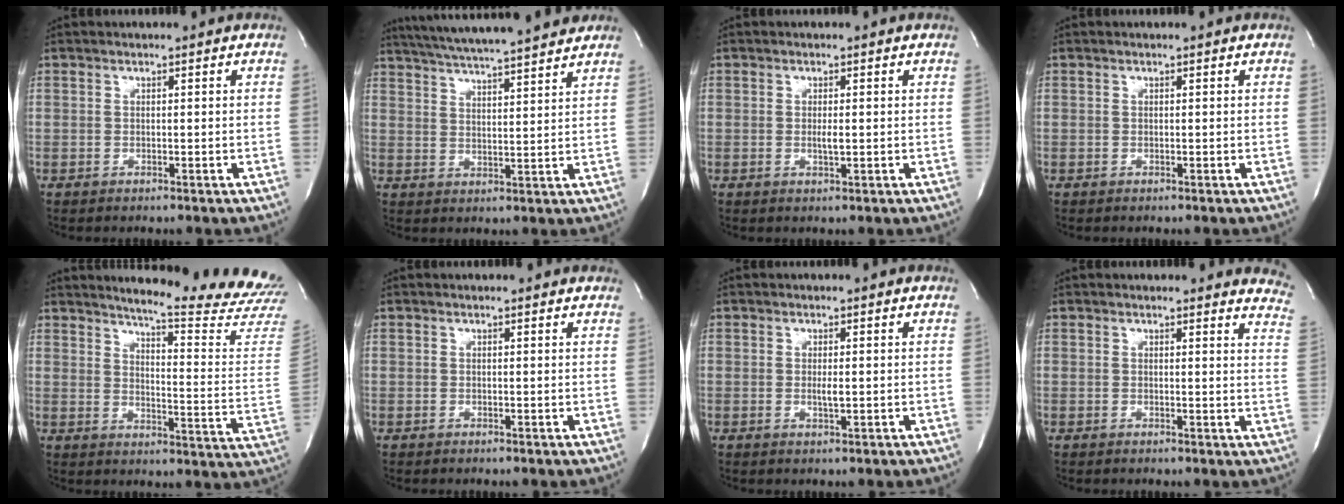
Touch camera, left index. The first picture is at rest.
{"total": 17.3, "force": [15.3, 0.6, 7.9], "torque": [-0.141, 0.022, 0.223]}
{"total": 1.4, "force": [-0.1, 0.2, 1.4], "torque": [-0.026, -0.004, -0.003]}
{"total": 0.0}
{"total": 21.2, "force": [20.1, -1.1, 6.4], "torque": [-0.095, -0.143, 0.231]}
{"total": 1.7, "force": [1.6, 0.5, 0.2], "torque": [-0.016, 0.005, 0.007]}
{"total": 1.5, "force": [-0.1, 0.2, 1.5], "torque": [-0.029, -0.004, -0.002]}
{"total": 8.1, "force": [7.9, 1.4, 0.8], "torque": [0.023, -0.055, 0.042]}